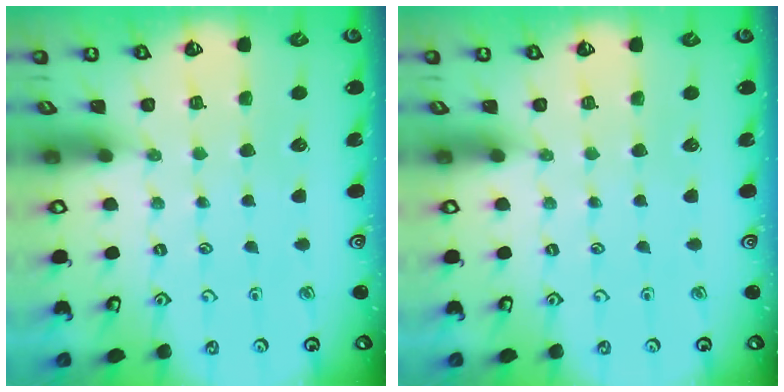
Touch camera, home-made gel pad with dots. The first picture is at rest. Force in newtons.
{"total": 0.0}